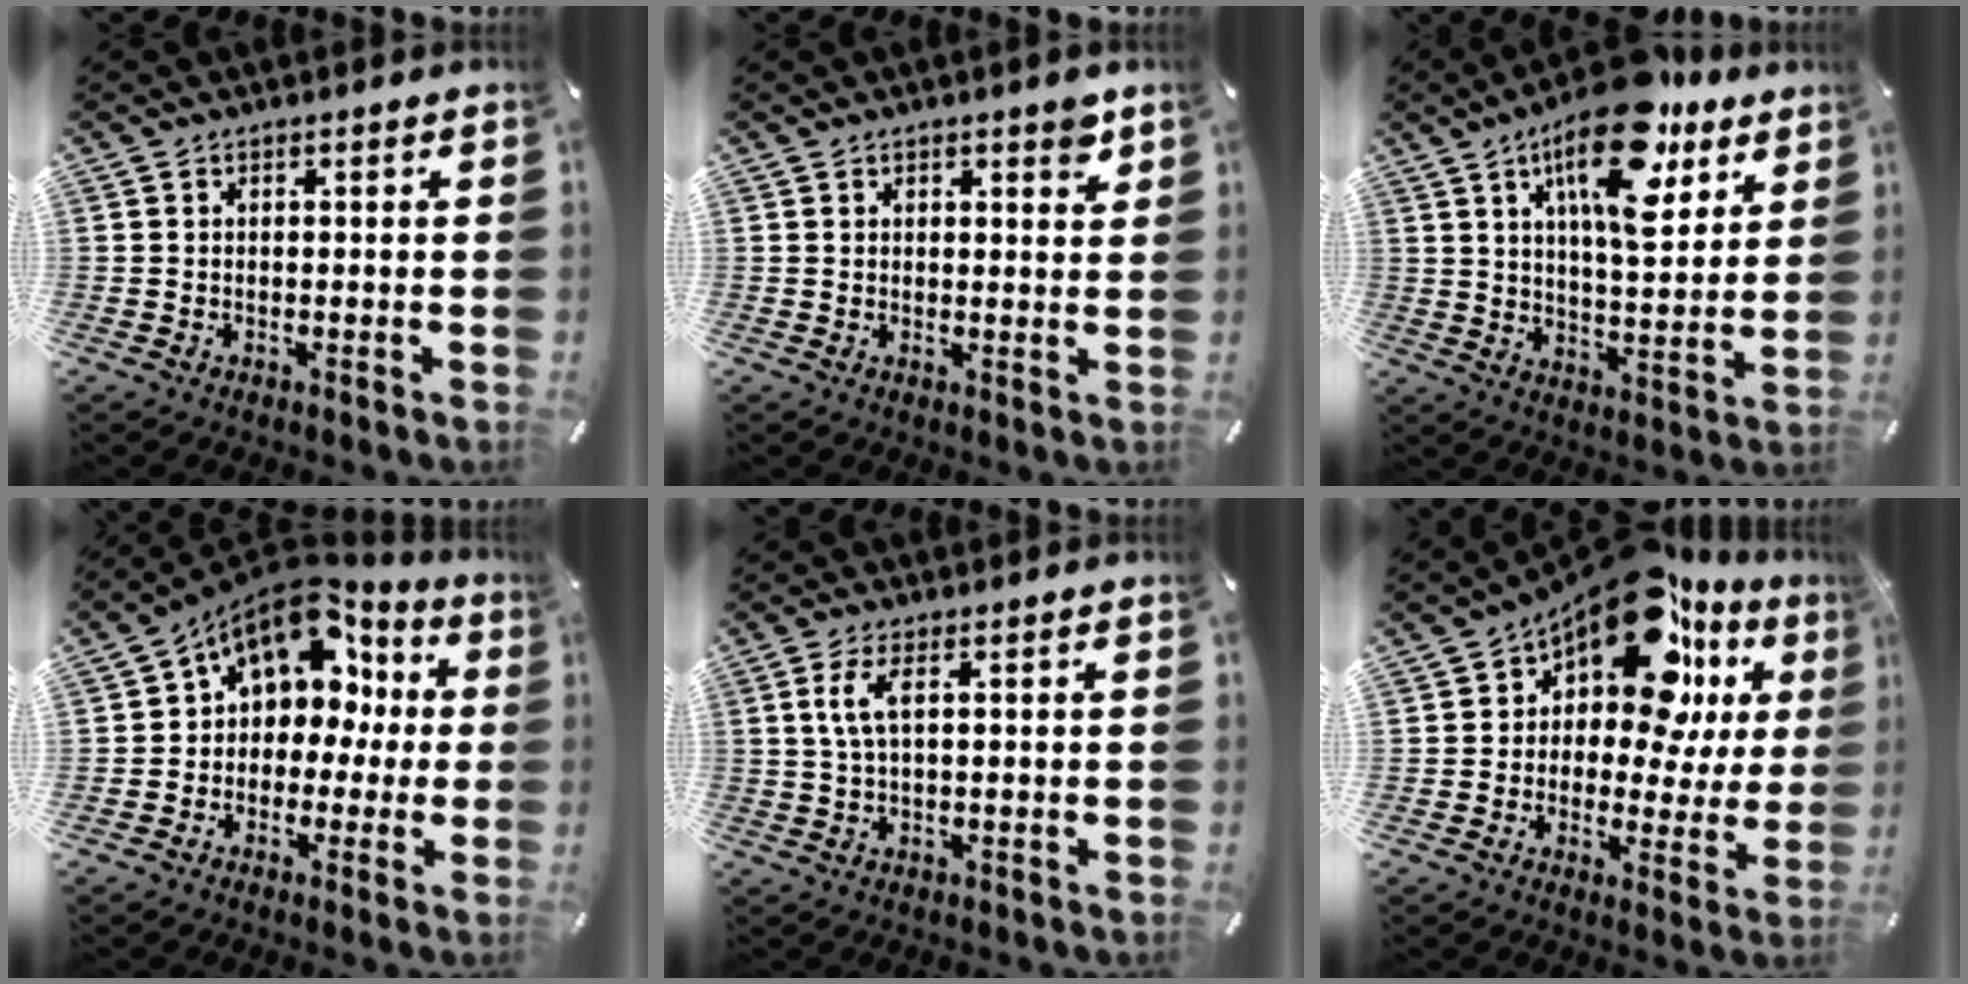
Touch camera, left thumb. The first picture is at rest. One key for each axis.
{"total": 2.6, "fx": 1.8, "fy": 1.2, "fz": 1.5, "tx": -0.007, "ty": -0.005, "tz": 0.026}
{"total": 17.9, "fx": 10.4, "fy": 7.1, "fz": 12.6, "tx": -0.203, "ty": -0.045, "tz": 0.169}
{"total": 12.3, "fx": 5.0, "fy": 9.1, "fz": 6.5, "tx": -0.107, "ty": -0.028, "tz": 0.094}
{"total": 4.9, "fx": 1.2, "fy": 1.4, "fz": 4.5, "tx": -0.099, "ty": -0.001, "tz": 0.018}
{"total": 18.1, "fx": 10.8, "fy": 9.1, "fz": 11.4, "tx": -0.182, "ty": -0.076, "tz": 0.187}